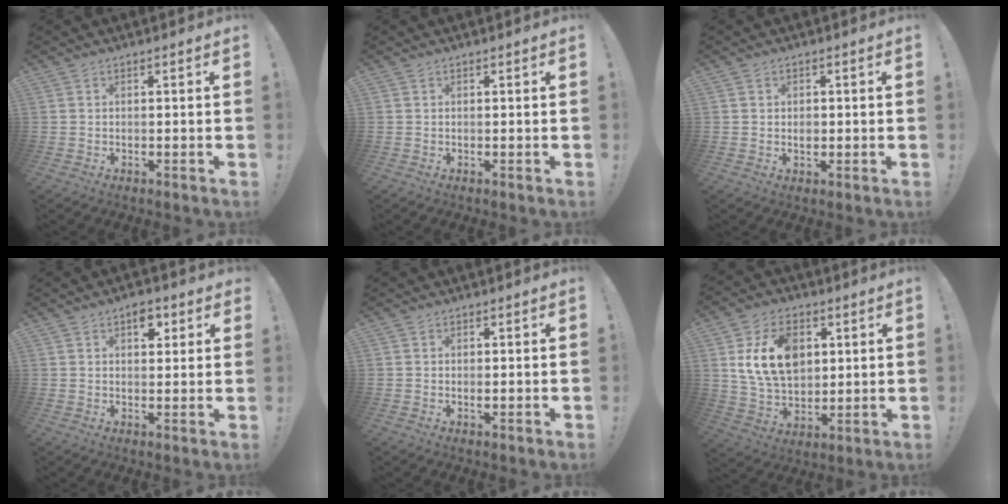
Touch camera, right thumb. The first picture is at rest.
{"total": 0.0}
{"total": 2.0, "force": [-0.3, 1.8, 0.9], "torque": [0.000, -0.002, -0.009]}
{"total": 5.4, "force": [2.5, 3.7, 3.0], "torque": [-0.017, -0.006, 0.038]}
{"total": 0.8, "force": [0.1, 0.7, 0.5], "torque": [-0.001, -0.001, -0.001]}
{"total": 15.9, "force": [4.3, 11.4, 10.3], "torque": [-0.175, -0.013, 0.083]}